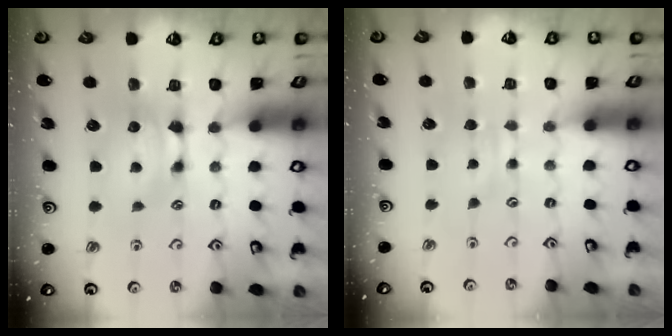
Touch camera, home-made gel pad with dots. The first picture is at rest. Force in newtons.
{"total": 2.4, "press": 2.4, "slide": 0.2}